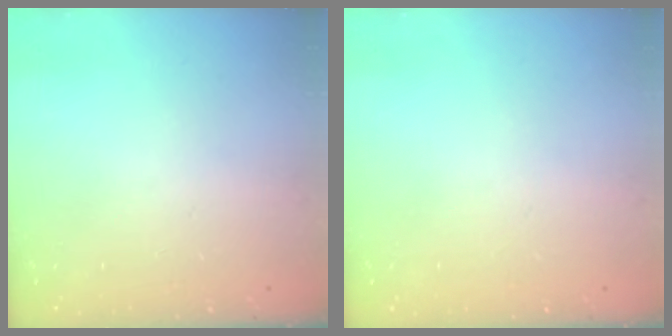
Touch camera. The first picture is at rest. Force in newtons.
{"total": 0.0}